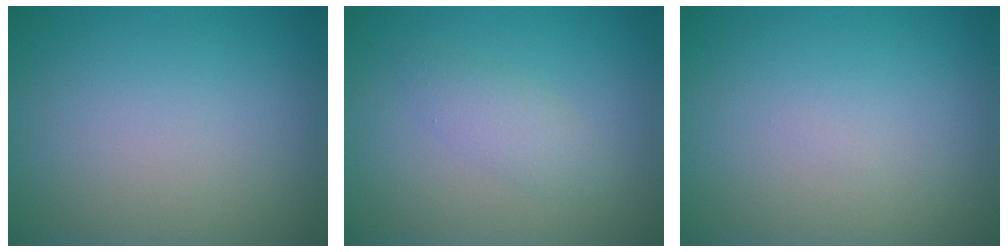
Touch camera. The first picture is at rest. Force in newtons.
{"total": 1.8, "press": 1.8, "slide": 0.1}
{"total": 0.0}